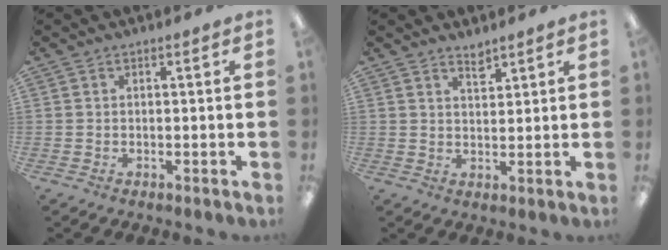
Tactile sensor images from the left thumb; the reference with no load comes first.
{"total": 3.0, "force": [2.7, 0.9, 1.2], "torque": [-0.019, -0.012, 0.047]}